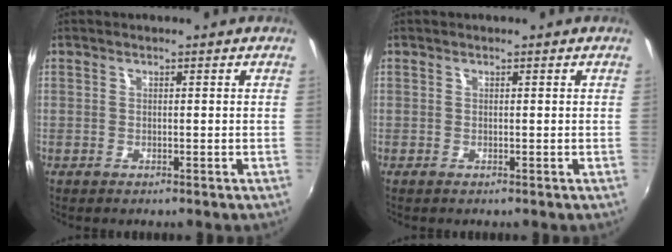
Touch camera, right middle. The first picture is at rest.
{"total": 0.0}